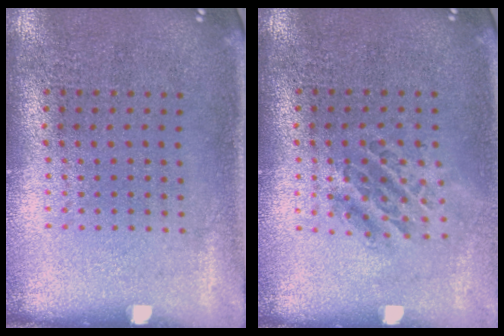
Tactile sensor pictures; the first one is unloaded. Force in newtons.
{"total": 1.1, "press": 1.1, "slide": 0.3}